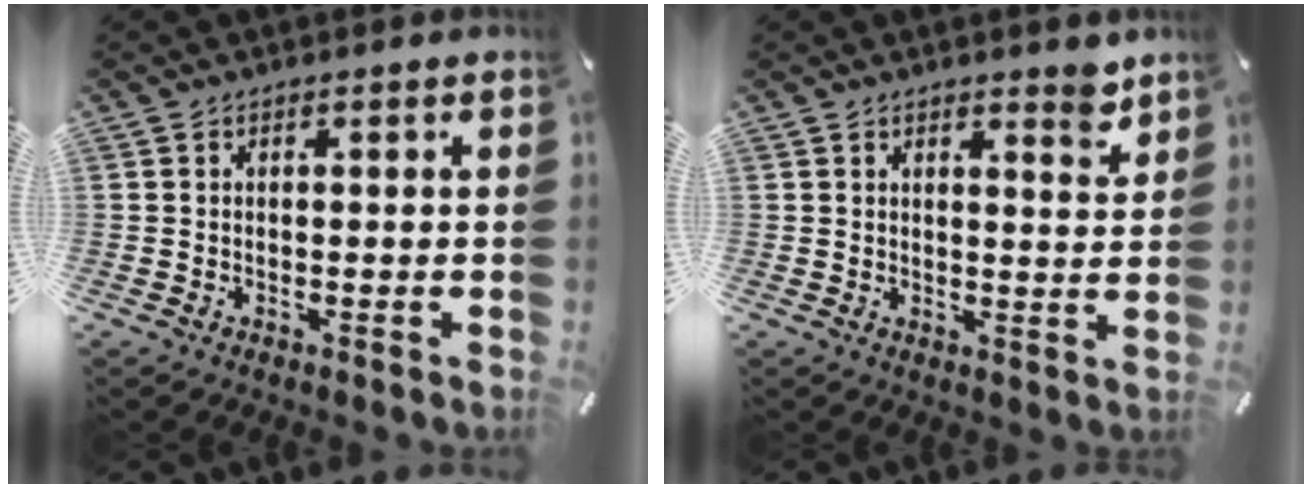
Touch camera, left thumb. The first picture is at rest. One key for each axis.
{"total": 4.1, "fx": 3.5, "fy": 1.1, "fz": 1.9, "tx": -0.013, "ty": -0.028, "tz": 0.056}